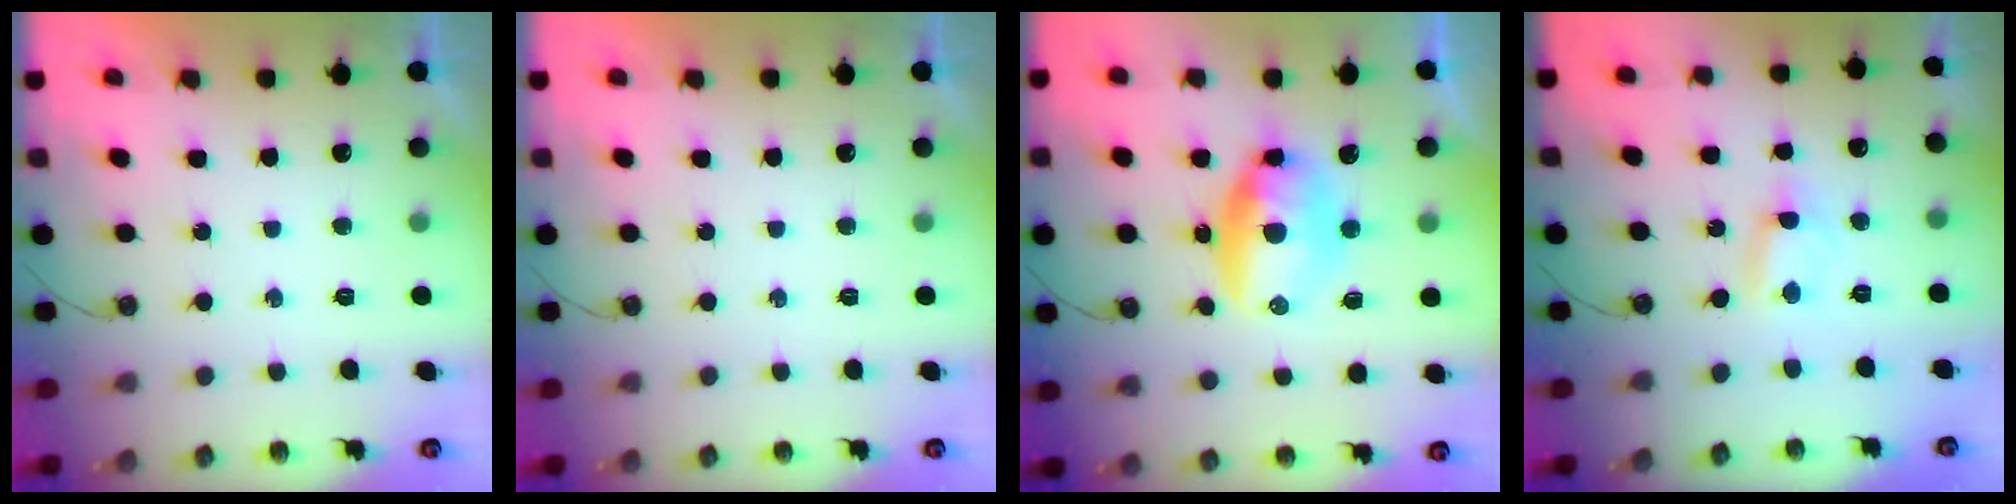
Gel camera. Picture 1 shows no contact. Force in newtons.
{"total": 0.0}
{"total": 10.4, "press": 10.4, "slide": 1.0}
{"total": 0.6, "press": 0.3, "slide": 0.6}